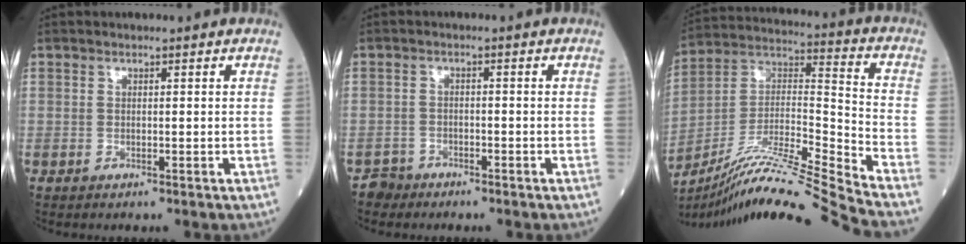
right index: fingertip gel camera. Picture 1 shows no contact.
{"total": 2.2, "force": [-1.7, 1.2, -0.7], "torque": [0.013, 0.005, -0.033]}
{"total": 21.6, "force": [-18.8, -2.8, 10.3], "torque": [-0.203, -0.009, -0.331]}